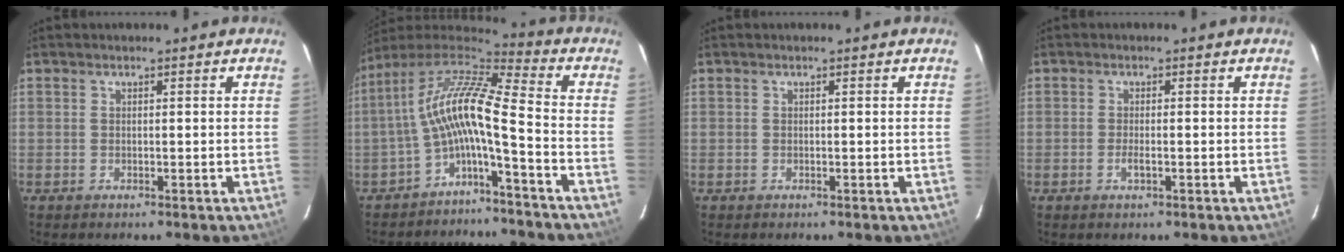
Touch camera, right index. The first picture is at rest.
{"total": 11.7, "force": [-2.8, 1.4, 11.3], "torque": [-0.216, 0.016, -0.063]}
{"total": 0.0}
{"total": 1.5, "force": [-0.7, 0.3, 1.3], "torque": [-0.027, -0.003, -0.012]}